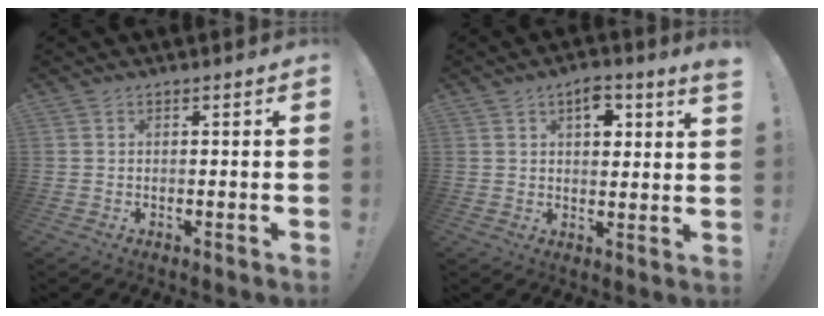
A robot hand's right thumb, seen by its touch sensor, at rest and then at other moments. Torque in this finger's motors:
{"motor_torque": [-0.01, 0.01, 0.09, 0.25, 0.03]}